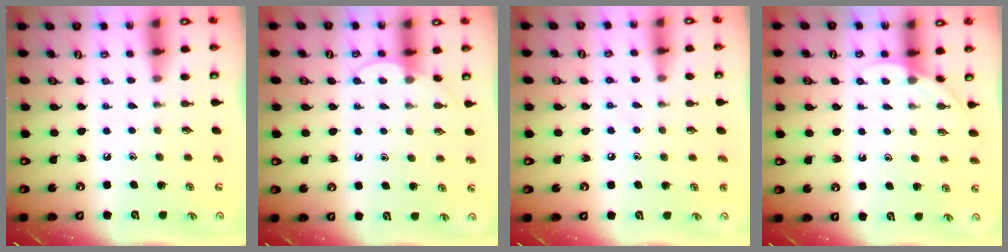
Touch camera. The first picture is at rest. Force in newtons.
{"total": 6.1, "press": 6.1, "slide": 0.6}
{"total": 4.9, "press": 4.9, "slide": 0.6}
{"total": 3.4, "press": 3.4, "slide": 0.2}